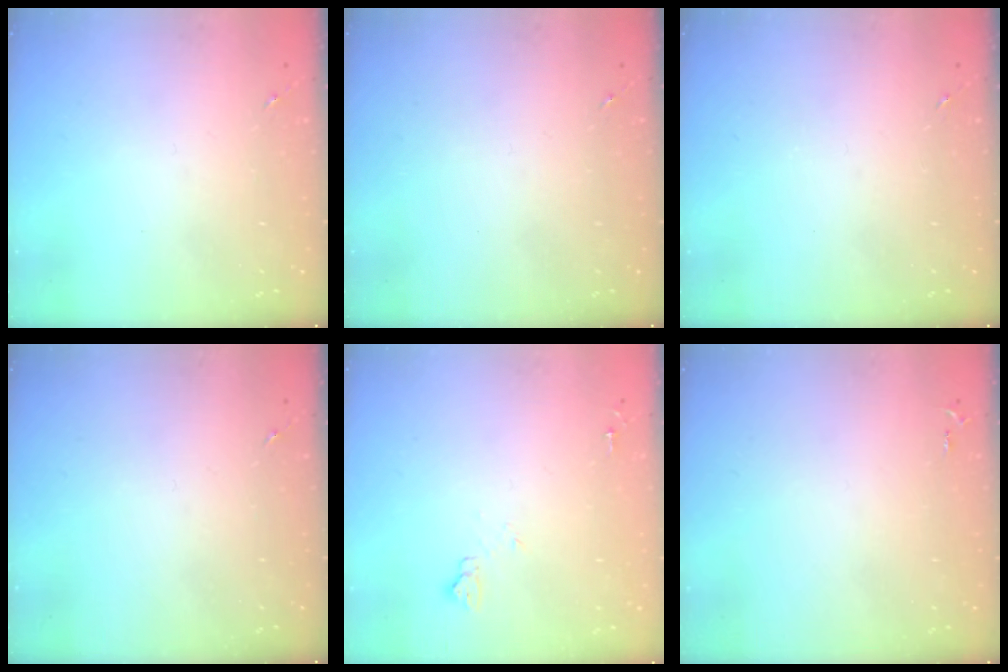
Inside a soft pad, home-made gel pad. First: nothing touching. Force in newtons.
{"total": 0.0}
{"total": 0.0}
{"total": 0.0}
{"total": 5.4, "press": 5.4, "slide": 0.7}
{"total": 2.6, "press": 2.6, "slide": 0.3}